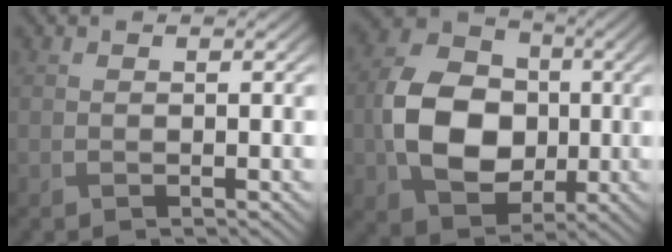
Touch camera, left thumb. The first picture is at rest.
{"total": 11.6, "force": [-1.0, 8.8, 7.5], "torque": [-0.166, 0.004, -0.018]}